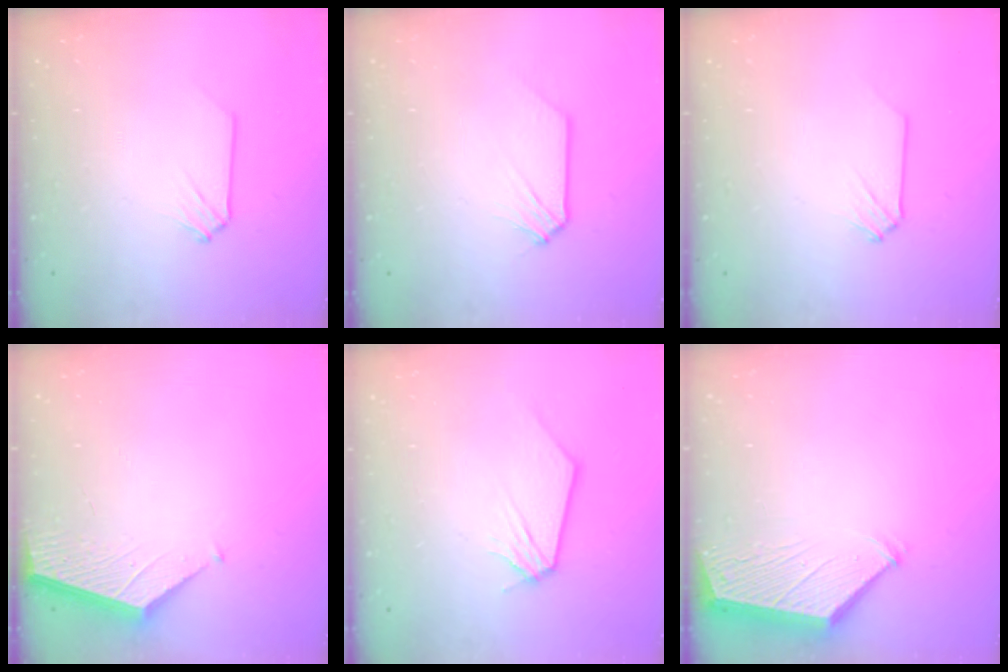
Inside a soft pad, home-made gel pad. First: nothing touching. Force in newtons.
{"total": 0.0}
{"total": 0.0}
{"total": 2.6, "press": 2.6, "slide": 0.3}
{"total": 0.0}
{"total": 3.8, "press": 3.8, "slide": 0.6}